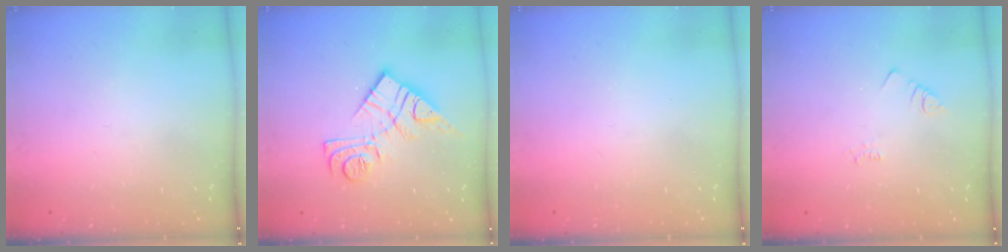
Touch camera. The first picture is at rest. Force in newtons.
{"total": 13.5, "press": 13.5, "slide": 0.8}
{"total": 2.1, "press": 2.0, "slide": 0.4}
{"total": 2.2, "press": 2.1, "slide": 0.4}